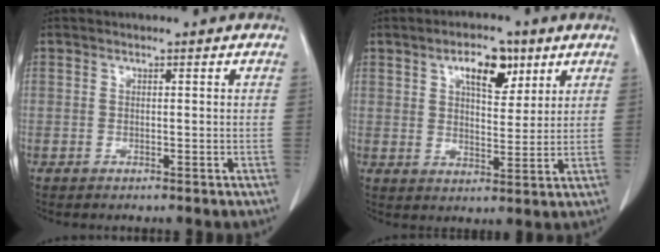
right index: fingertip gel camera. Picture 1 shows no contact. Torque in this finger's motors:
{"motor_torque": [0.63, 0.62, 0.17, 0.06]}